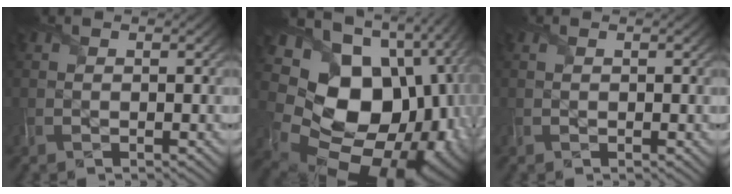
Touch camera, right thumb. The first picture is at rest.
{"total": 22.0, "force": [-1.8, 16.4, 14.6], "torque": [-0.261, -0.059, -0.017]}
{"total": 0.0}